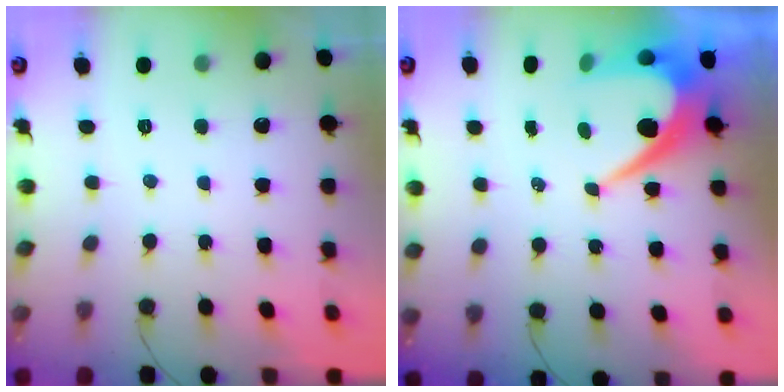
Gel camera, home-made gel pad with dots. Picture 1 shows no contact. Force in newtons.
{"total": 9.6, "press": 9.6, "slide": 0.7}